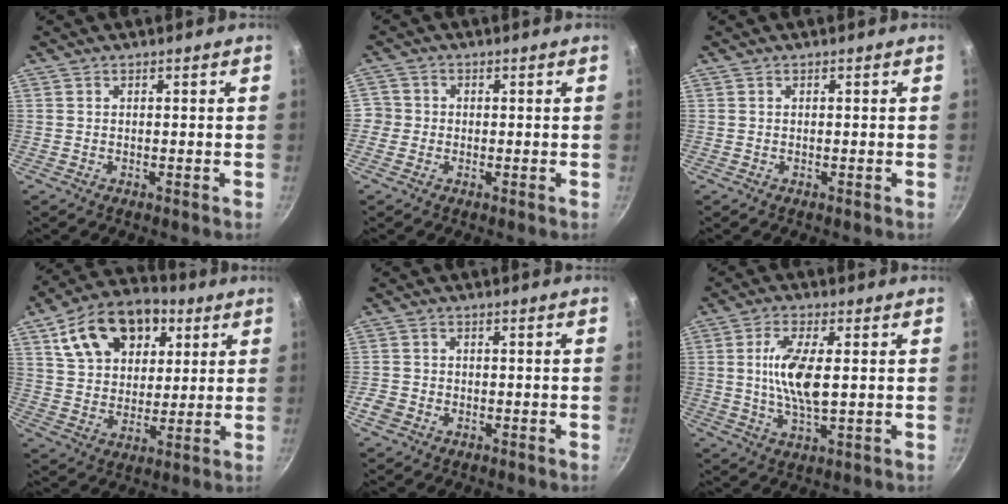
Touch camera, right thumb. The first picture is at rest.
{"total": 2.9, "force": [-0.9, 2.7, 0.5], "torque": [0.010, 0.013, -0.021]}
{"total": 0.0}
{"total": 18.3, "force": [7.7, 12.2, 11.3], "torque": [-0.161, 0.000, 0.124]}
{"total": 3.6, "force": [-1.5, 2.8, 1.6], "torque": [-0.029, 0.015, -0.027]}
{"total": 9.9, "force": [0.9, 3.5, 9.2], "torque": [-0.182, -0.003, 0.017]}